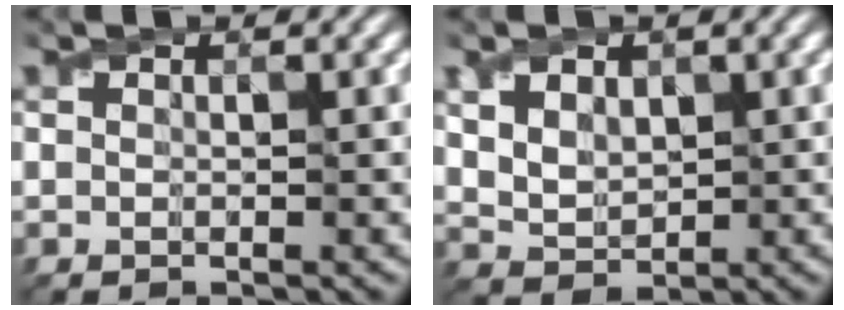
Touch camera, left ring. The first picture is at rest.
{"total": 3.6, "force": [1.5, 2.5, 2.2], "torque": [-0.050, -0.003, 0.034]}